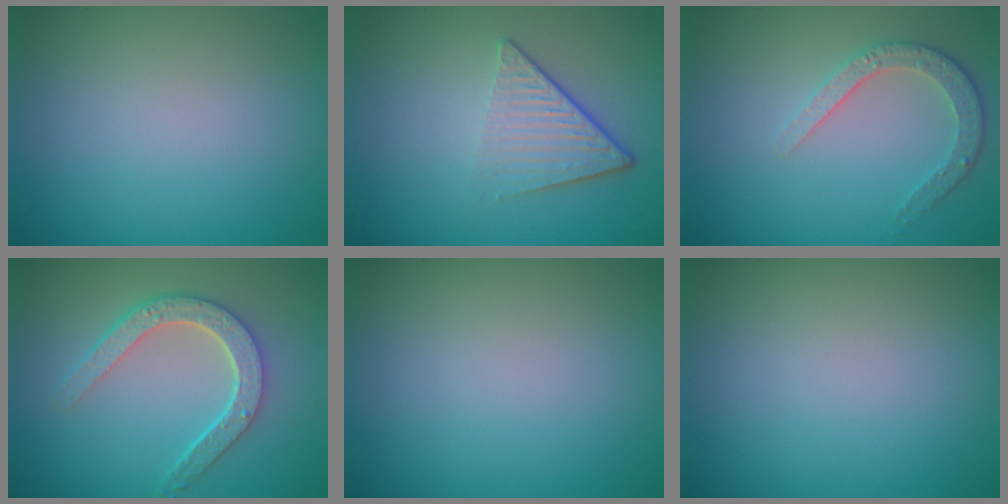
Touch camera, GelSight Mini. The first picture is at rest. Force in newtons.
{"total": 4.6, "press": 2.8, "slide": 3.7}
{"total": 2.6, "press": 2.5, "slide": 1.0}
{"total": 4.5, "press": 3.5, "slide": 2.7}
{"total": 0.0}
{"total": 0.0}